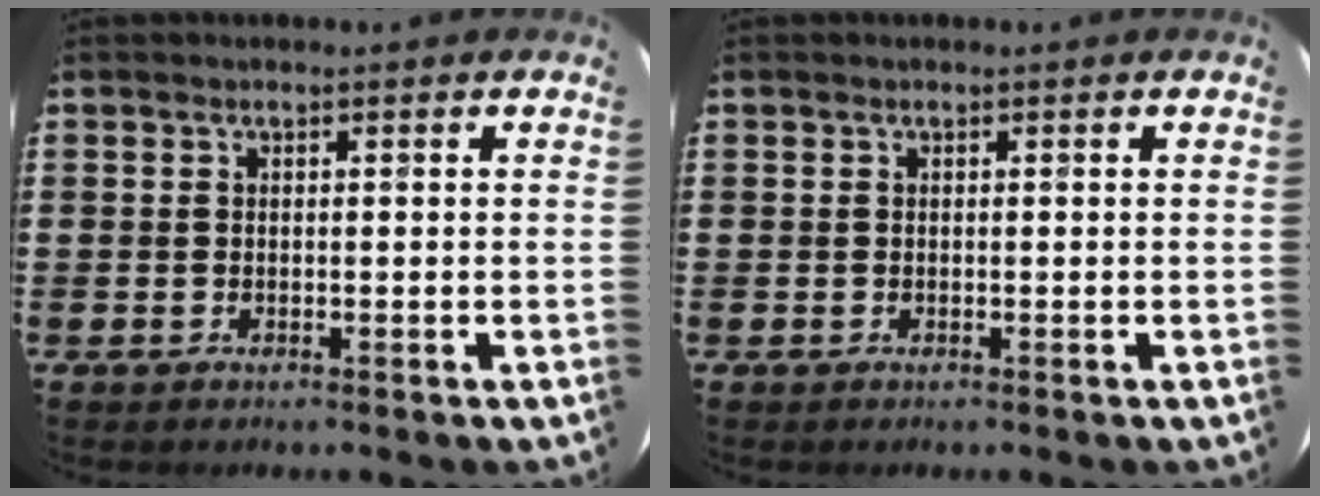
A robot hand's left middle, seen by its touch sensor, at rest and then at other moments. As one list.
[{"total": 0.0}]